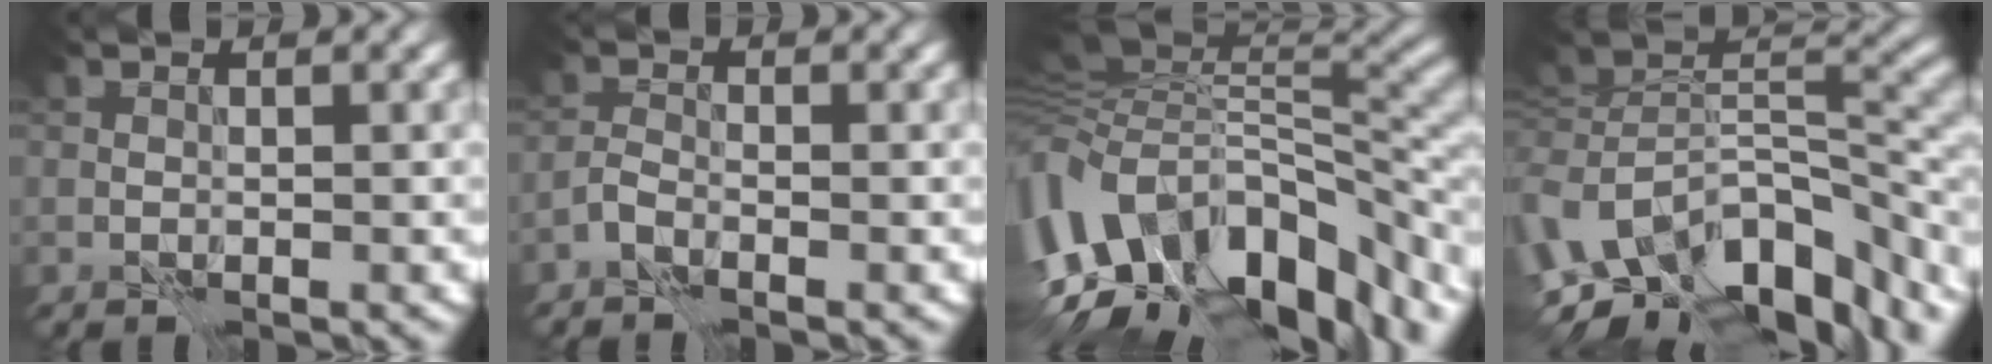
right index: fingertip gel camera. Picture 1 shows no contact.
{"total": 1.3, "force": [-1.0, 0.4, 0.7], "torque": [-0.018, 0.000, -0.028]}
{"total": 15.2, "force": [-4.2, 7.8, 12.3], "torque": [-0.229, 0.006, -0.064]}
{"total": 13.7, "force": [-4.2, 7.8, 10.5], "torque": [-0.201, -0.009, -0.051]}